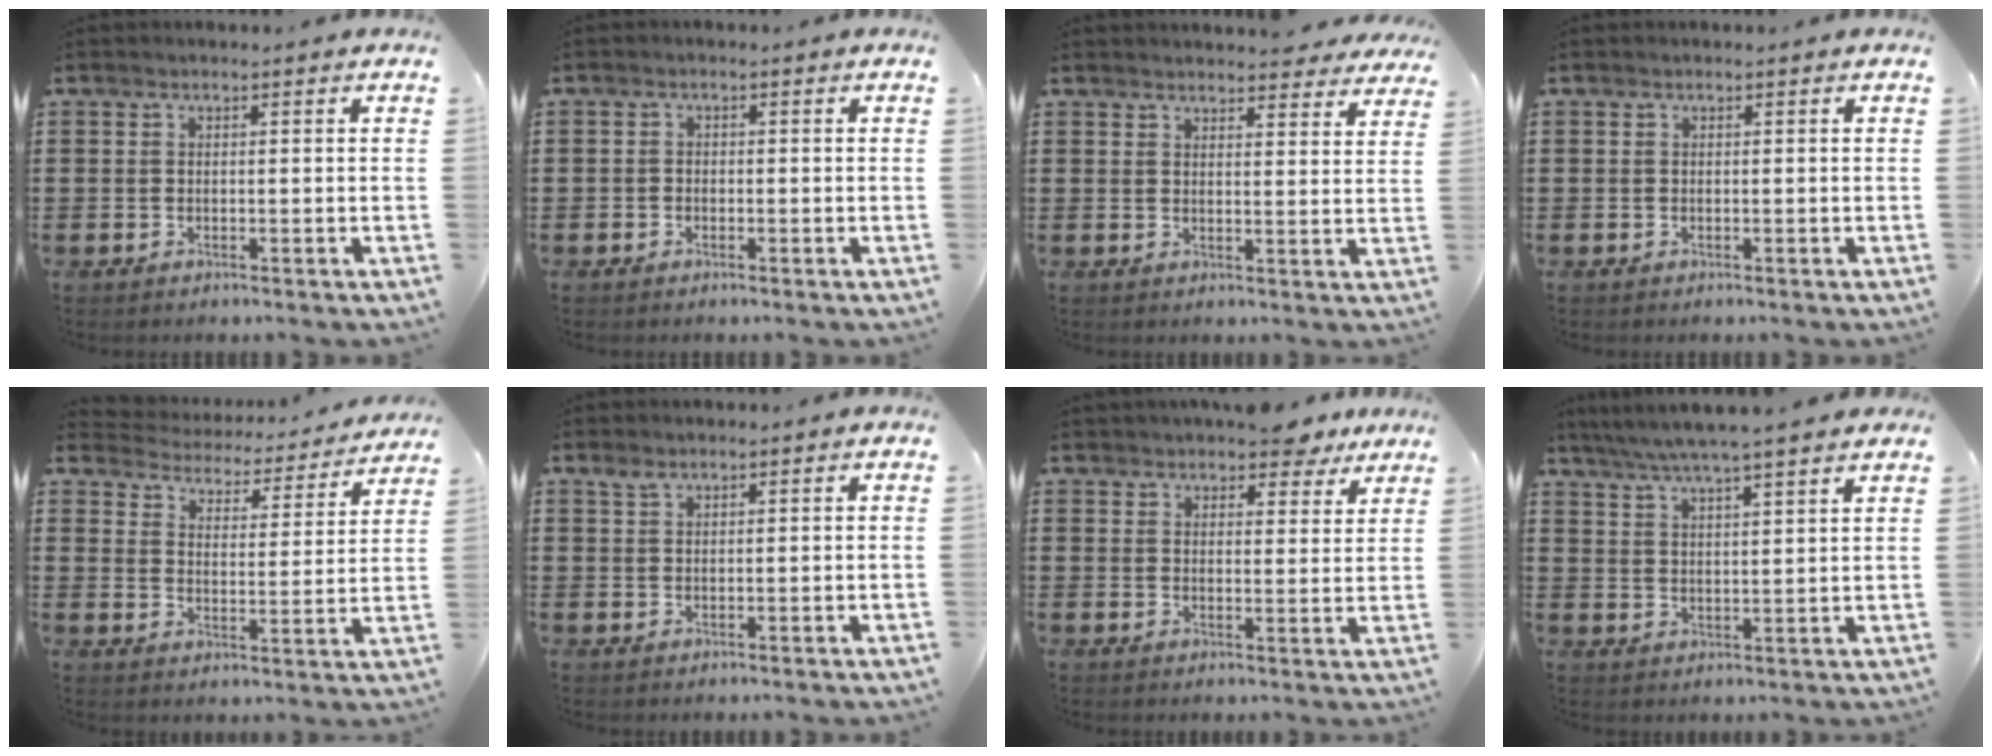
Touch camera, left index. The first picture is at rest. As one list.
[{"total": 1.1, "force": [-0.8, 0.7, 0.0], "torque": [-0.004, 0.001, -0.018]}, {"total": 3.5, "force": [3.4, 0.4, 0.6], "torque": [-0.014, -0.014, 0.062]}, {"total": 0.0}, {"total": 3.2, "force": [3.1, 0.4, -0.4], "torque": [-0.020, -0.032, 0.046]}, {"total": 1.5, "force": [1.1, 0.8, 0.6], "torque": [-0.017, 0.003, 0.022]}, {"total": 5.3, "force": [4.9, 1.4, 1.3], "torque": [-0.022, -0.012, 0.092]}, {"total": 4.9, "force": [4.4, -0.3, 2.2], "torque": [-0.056, -0.019, 0.076]}]